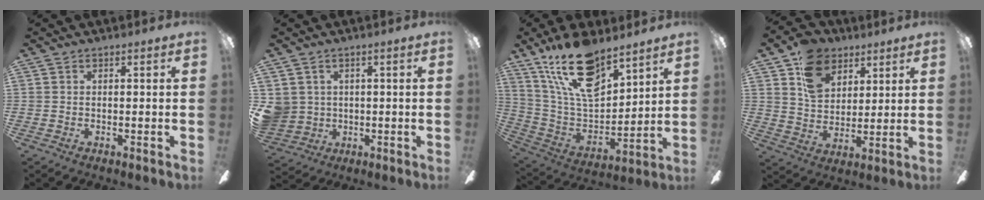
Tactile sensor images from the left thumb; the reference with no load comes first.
{"total": 5.7, "force": [1.5, 5.5, 0.7], "torque": [-0.030, -0.003, 0.031]}
{"total": 20.7, "force": [14.1, 8.8, 12.3], "torque": [-0.239, -0.079, 0.250]}
{"total": 12.8, "force": [7.4, 9.0, 5.1], "torque": [-0.092, -0.026, 0.143]}